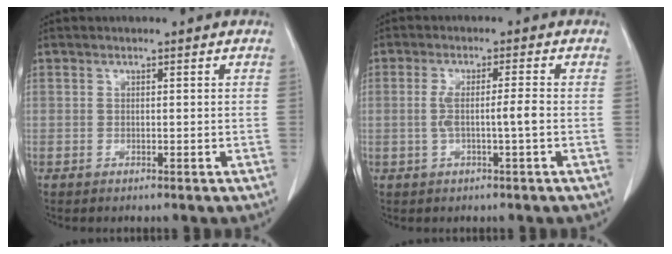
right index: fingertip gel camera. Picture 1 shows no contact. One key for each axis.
{"total": 3.9, "fx": -0.8, "fy": -0.2, "fz": 3.9, "tx": -0.078, "ty": 0.007, "tz": -0.009}